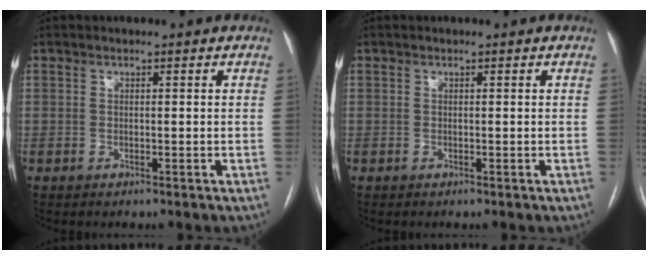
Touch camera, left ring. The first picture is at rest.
{"total": 0.0}